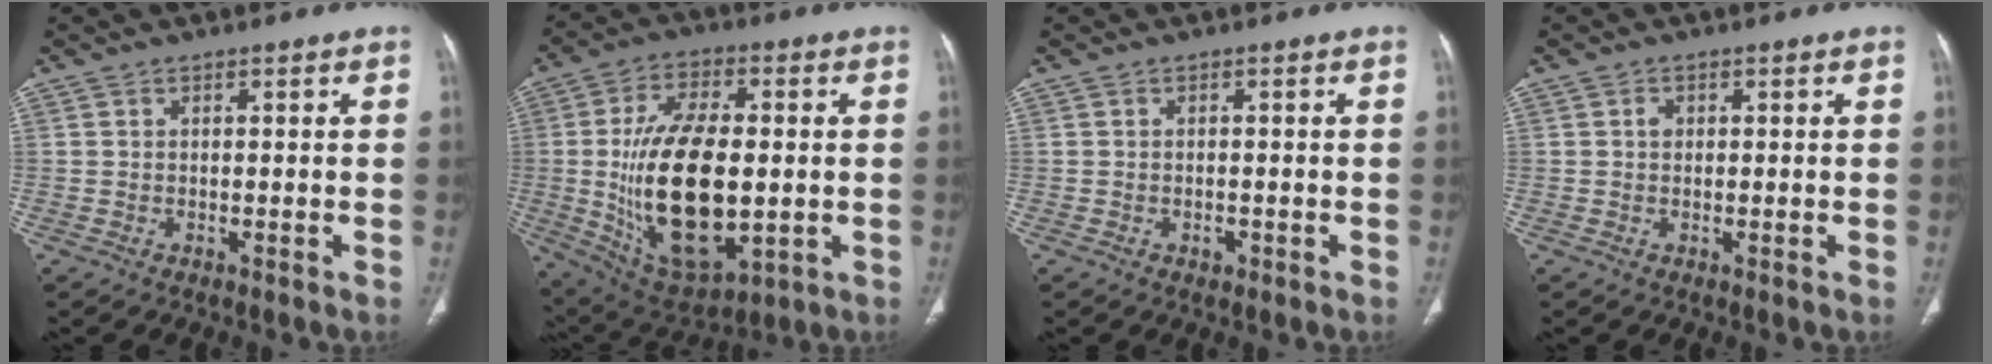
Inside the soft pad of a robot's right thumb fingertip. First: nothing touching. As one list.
[{"total": 22.8, "force": [-1.1, 11.7, 19.5], "torque": [-0.339, -0.005, 0.001]}, {"total": 1.1, "force": [-0.5, 0.8, 0.6], "torque": [0.000, 0.004, -0.006]}, {"total": 1.1, "force": [0.2, 1.0, 0.6], "torque": [-0.006, 0.003, 0.002]}]